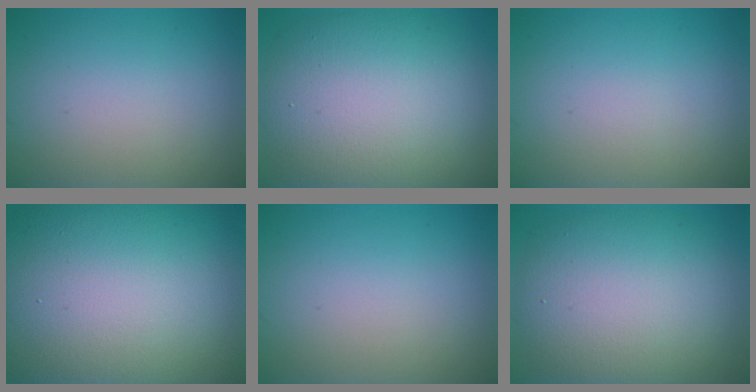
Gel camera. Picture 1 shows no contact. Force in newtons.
{"total": 12.3, "press": 12.3, "slide": 0.9}
{"total": 0.0}
{"total": 20.3, "press": 20.3, "slide": 1.2}
{"total": 0.0}
{"total": 10.9, "press": 10.8, "slide": 0.7}